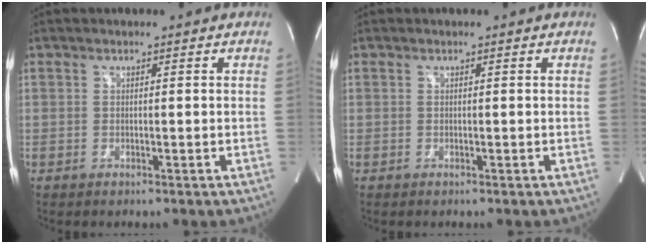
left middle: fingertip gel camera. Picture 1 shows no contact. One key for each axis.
{"total": 0.0}